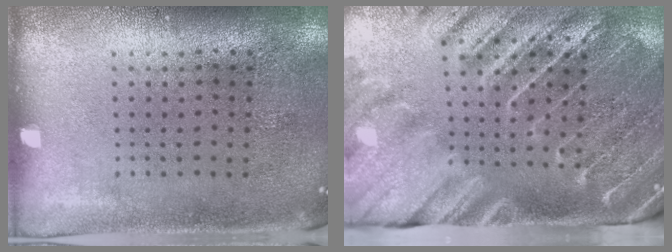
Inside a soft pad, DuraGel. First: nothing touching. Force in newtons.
{"total": 4.0, "press": 3.3, "slide": 2.3}